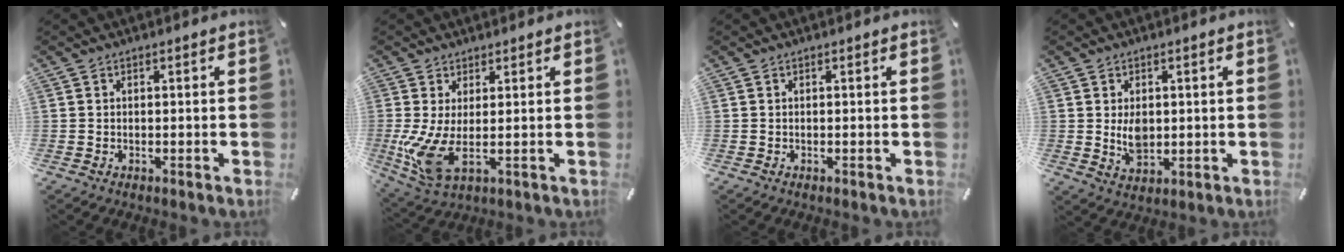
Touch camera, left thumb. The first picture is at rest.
{"total": 8.4, "force": [0.5, 3.1, 7.8], "torque": [-0.190, -0.029, 0.012]}
{"total": 0.0}
{"total": 5.5, "force": [0.7, 3.9, 3.8], "torque": [-0.065, -0.009, 0.007]}